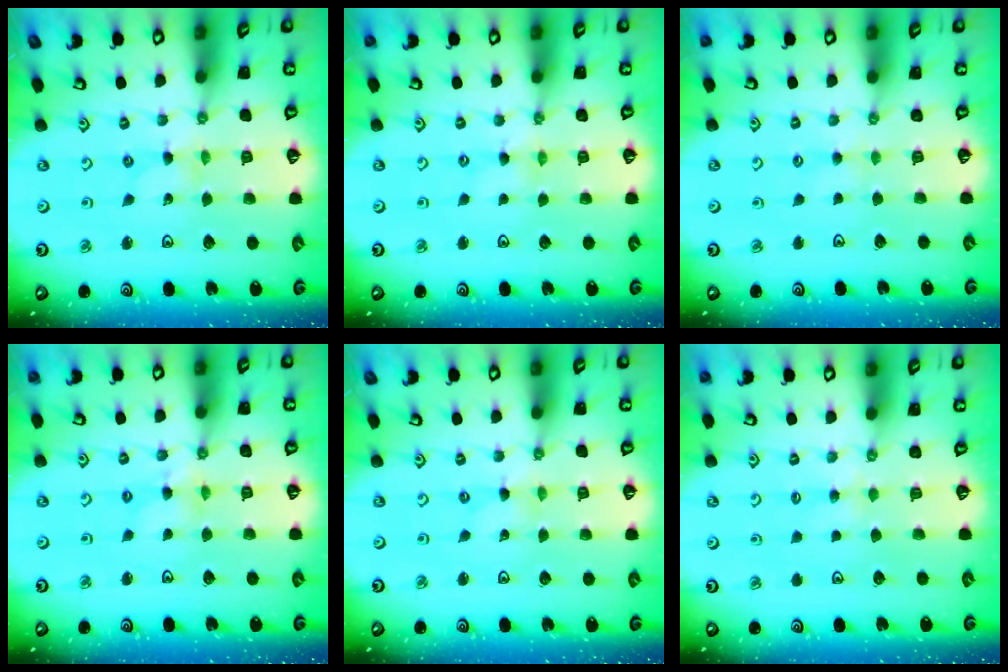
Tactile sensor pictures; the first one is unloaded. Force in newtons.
{"total": 2.2, "press": 2.2, "slide": 0.4}
{"total": 1.7, "press": 1.7, "slide": 0.3}
{"total": 3.2, "press": 3.2, "slide": 0.4}
{"total": 0.0}
{"total": 2.1, "press": 2.1, "slide": 0.4}